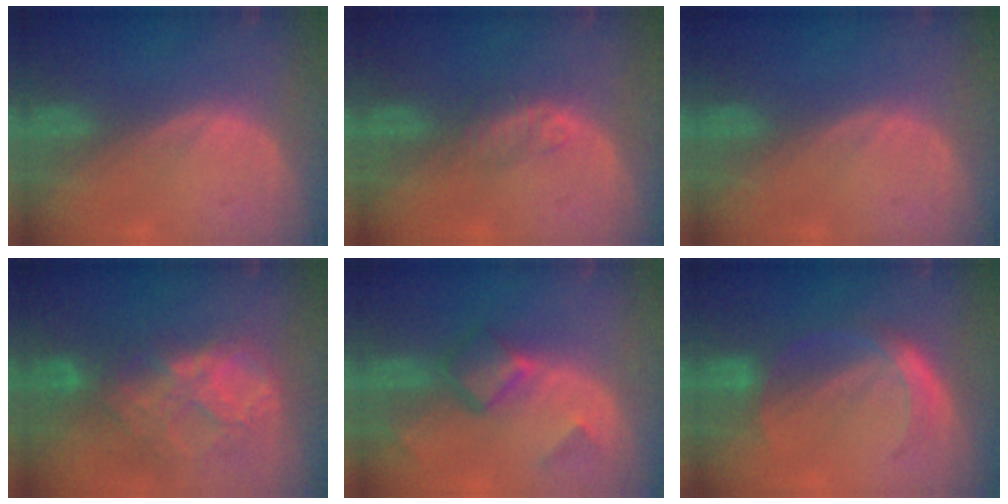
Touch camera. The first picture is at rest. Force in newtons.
{"total": 2.2, "press": 1.9, "slide": 1.0}
{"total": 0.0}
{"total": 9.0, "press": 7.7, "slide": 4.7}
{"total": 5.3, "press": 5.0, "slide": 2.0}
{"total": 4.8, "press": 4.8, "slide": 0.4}